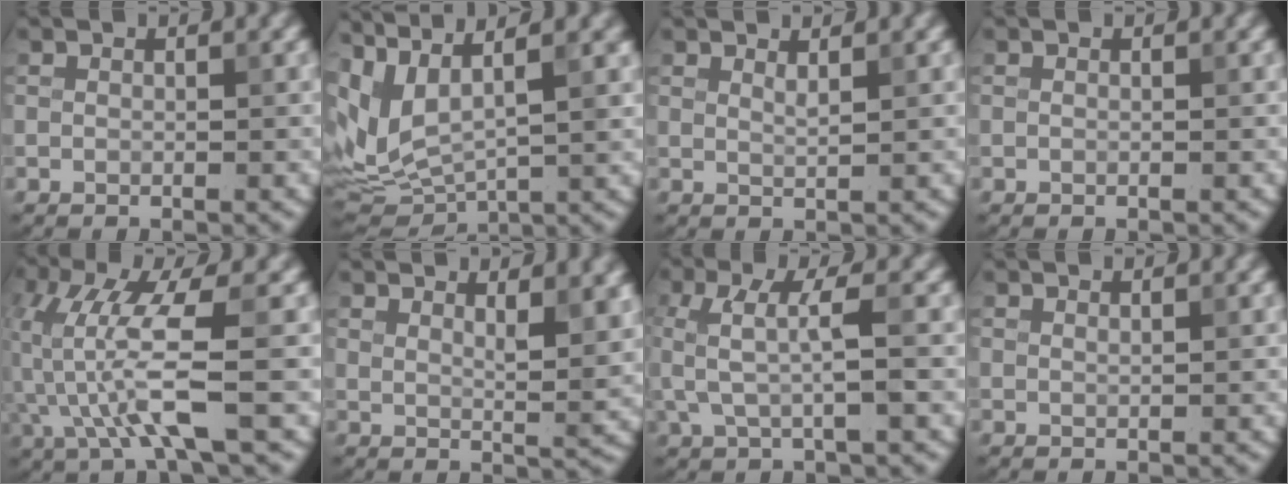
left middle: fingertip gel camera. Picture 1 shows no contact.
{"total": 8.8, "force": [3.8, 3.4, 7.1], "torque": [-0.178, 0.002, 0.083]}
{"total": 1.0, "force": [0.8, 0.2, 0.7], "torque": [-0.006, -0.001, 0.013]}
{"total": 0.0}
{"total": 6.8, "force": [-1.5, 1.4, 6.4], "torque": [-0.147, 0.004, -0.028]}
{"total": 4.8, "force": [2.9, 1.5, 3.6], "torque": [-0.041, -0.003, 0.047]}
{"total": 3.9, "force": [0.2, 0.9, 3.7], "torque": [-0.079, 0.003, 0.005]}
{"total": 0.5, "force": [0.4, 0.1, 0.3], "torque": [0.000, -0.001, 0.008]}